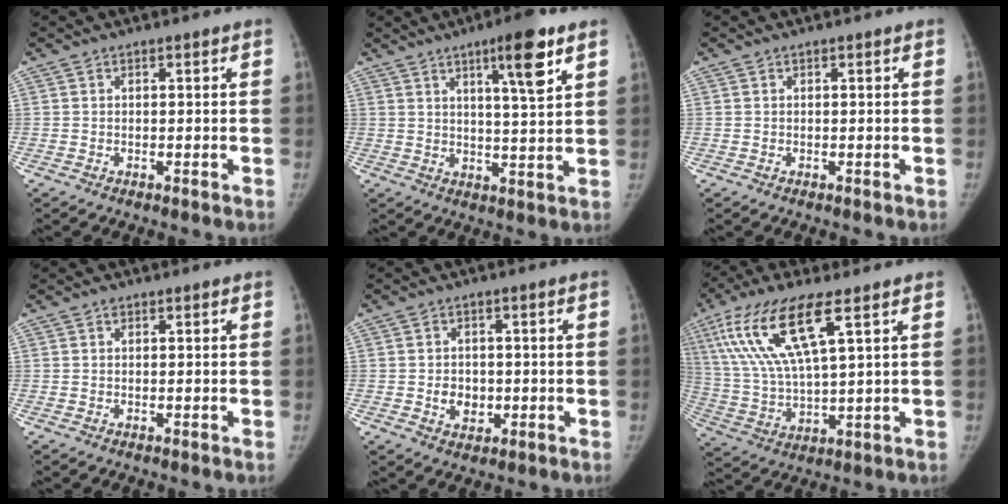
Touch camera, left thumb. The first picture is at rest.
{"total": 9.4, "force": [5.1, 1.1, 7.9], "torque": [-0.114, -0.027, 0.077]}
{"total": 0.0}
{"total": 0.6, "force": [0.3, 0.5, 0.2], "torque": [0.004, -0.001, 0.003]}
{"total": 4.4, "force": [-0.7, 3.7, 2.3], "torque": [-0.014, 0.004, -0.005]}
{"total": 16.4, "force": [7.3, 4.4, 14.0], "torque": [-0.302, -0.016, 0.146]}